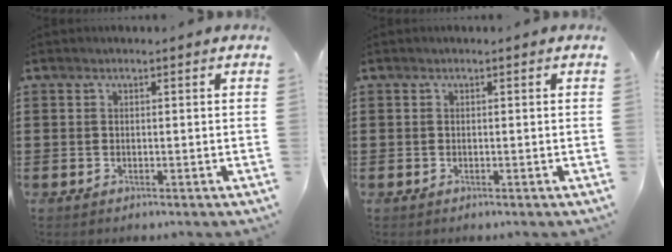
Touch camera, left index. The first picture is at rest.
{"total": 0.0}